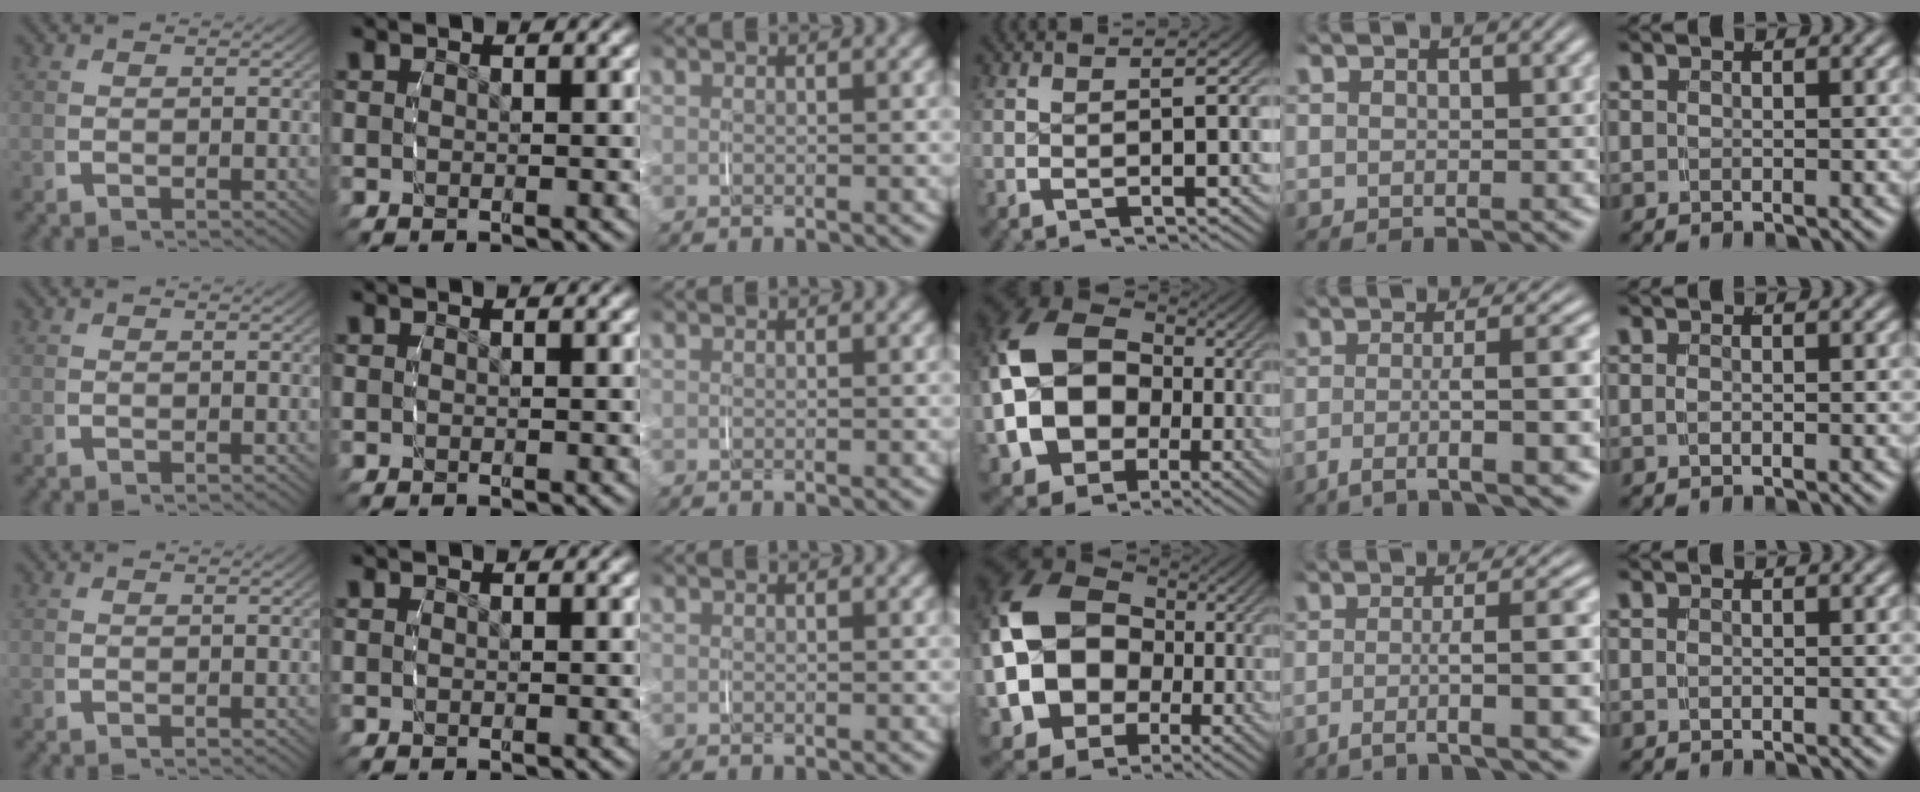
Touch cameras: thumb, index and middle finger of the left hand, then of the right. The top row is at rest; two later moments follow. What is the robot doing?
{"motion": "grasp_and_lifting", "object": "paper"}